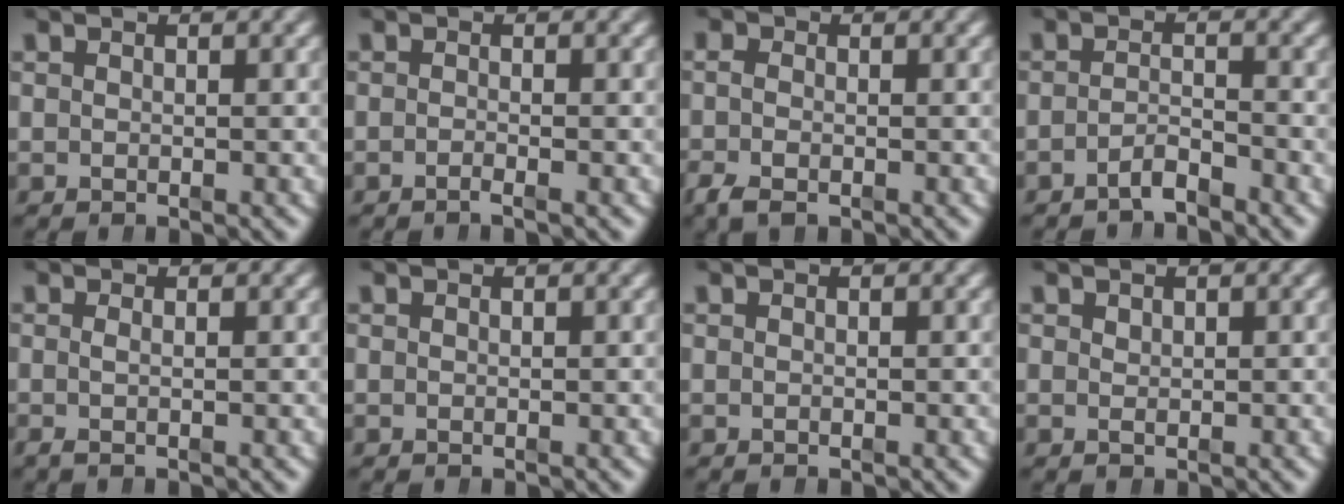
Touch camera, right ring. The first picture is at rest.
{"total": 1.1, "force": [-0.9, -0.1, 0.5], "torque": [-0.008, 0.001, -0.021]}
{"total": 2.2, "force": [-1.6, 1.1, 1.1], "torque": [-0.028, -0.015, -0.023]}
{"total": 2.3, "force": [-2.2, 0.4, 0.8], "torque": [-0.015, -0.006, -0.039]}
{"total": 1.0, "force": [-0.6, -0.4, 0.7], "torque": [-0.021, -0.013, -0.006]}
{"total": 0.0}
{"total": 0.0}
{"total": 0.0}